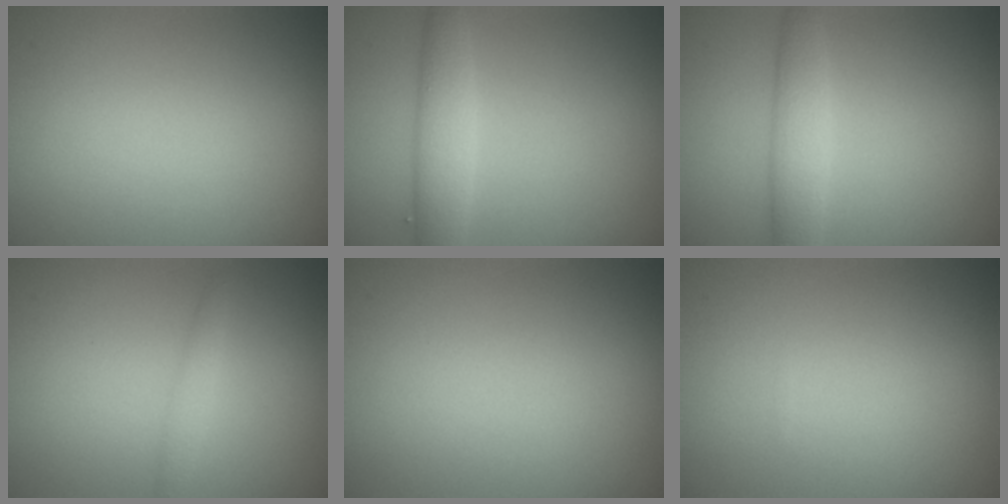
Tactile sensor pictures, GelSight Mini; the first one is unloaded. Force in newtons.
{"total": 3.2, "press": 3.2, "slide": 0.2}
{"total": 3.0, "press": 3.0, "slide": 0.0}
{"total": 1.2, "press": 1.2, "slide": 0.1}
{"total": 0.0}
{"total": 0.0}